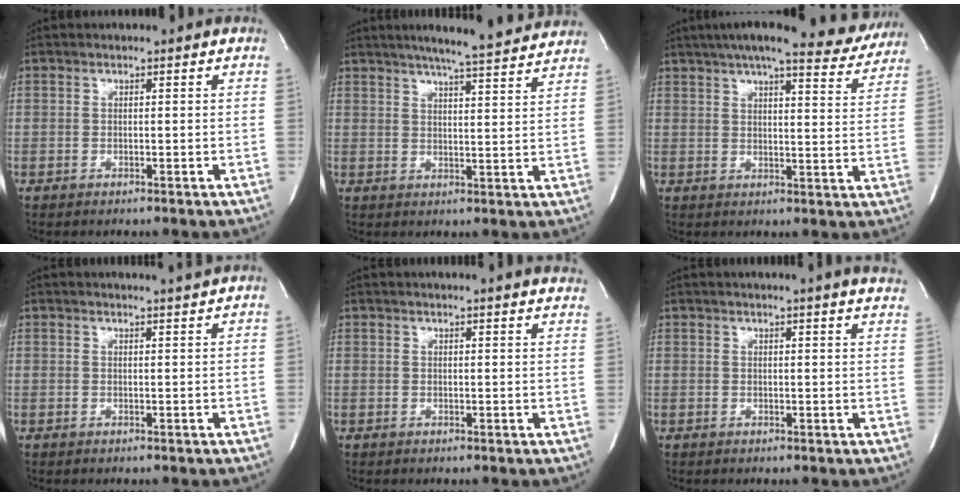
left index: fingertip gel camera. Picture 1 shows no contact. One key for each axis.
{"total": 13.7, "fx": 12.2, "fy": 0.3, "fz": 6.2, "tx": -0.099, "ty": 0.005, "tz": 0.152}
{"total": 21.0, "fx": 18.6, "fy": 3.2, "fz": 9.2, "tx": -0.131, "ty": -0.010, "tz": 0.224}
{"total": 2.6, "fx": 2.3, "fy": -0.9, "fz": 0.5, "tx": -0.009, "ty": -0.008, "tz": 0.029}
{"total": 13.0, "fx": 12.3, "fy": 0.5, "fz": 4.1, "tx": -0.053, "ty": -0.010, "tz": 0.132}
{"total": 10.9, "fx": 9.9, "fy": -0.5, "fz": 4.4, "tx": -0.065, "ty": -0.017, "tz": 0.101}